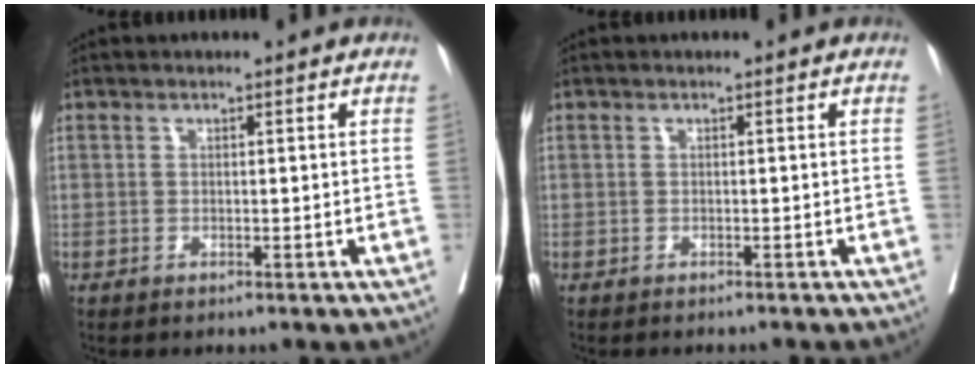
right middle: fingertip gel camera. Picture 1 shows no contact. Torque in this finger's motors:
{"motor_torque": [-0.07, -0.04, -0.03, 0.00]}